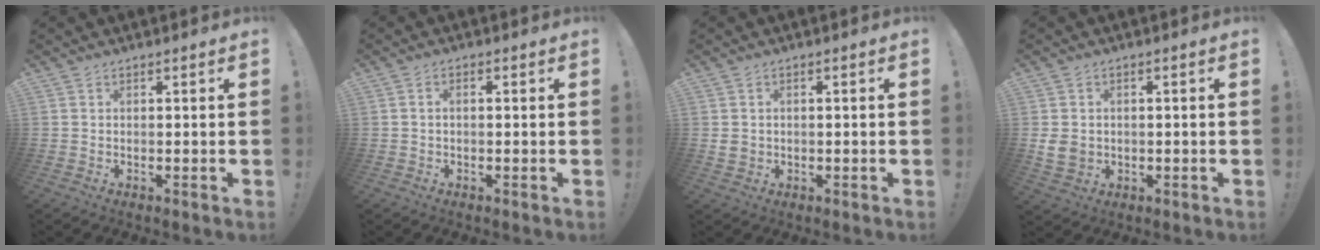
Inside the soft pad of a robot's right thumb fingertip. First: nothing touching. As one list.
[{"total": 1.3, "force": [-0.4, 0.5, 1.1], "torque": [-0.021, 0.005, -0.008]}, {"total": 2.5, "force": [0.3, 2.3, 1.1], "torque": [-0.010, 0.003, 0.005]}, {"total": 4.9, "force": [0.3, 4.3, 2.3], "torque": [-0.038, 0.001, 0.007]}]